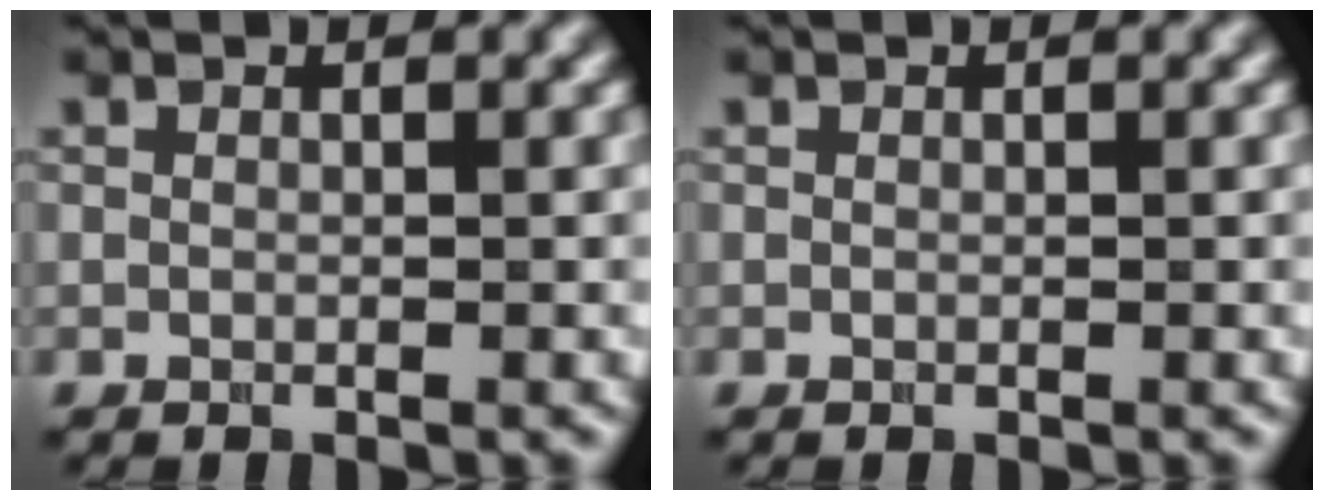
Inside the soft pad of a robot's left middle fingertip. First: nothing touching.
{"total": 0.0}